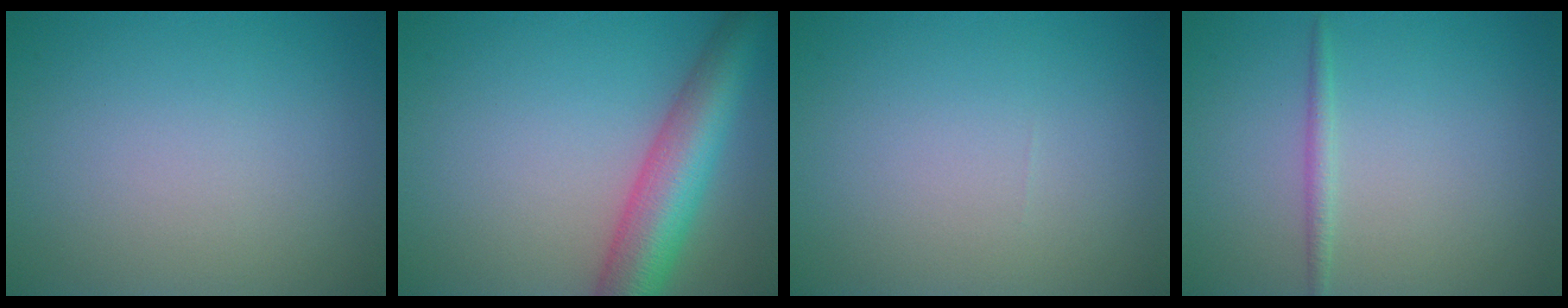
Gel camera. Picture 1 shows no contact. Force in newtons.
{"total": 7.5, "press": 7.5, "slide": 0.3}
{"total": 0.0}
{"total": 1.1, "press": 1.1, "slide": 0.1}